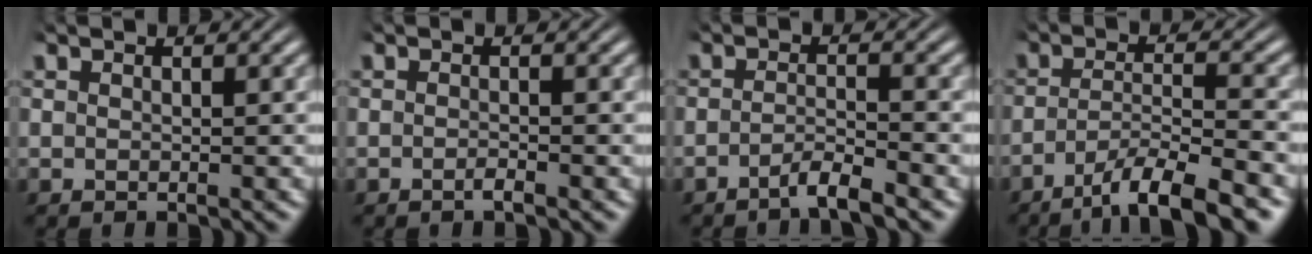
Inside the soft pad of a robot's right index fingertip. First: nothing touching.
{"total": 1.1, "force": [-0.9, 0.5, 0.4], "torque": [-0.011, 0.005, -0.024]}
{"total": 2.6, "force": [-2.4, 0.2, 1.2], "torque": [-0.022, -0.004, -0.049]}
{"total": 6.8, "force": [-4.7, 1.8, 4.5], "torque": [-0.073, -0.012, -0.075]}